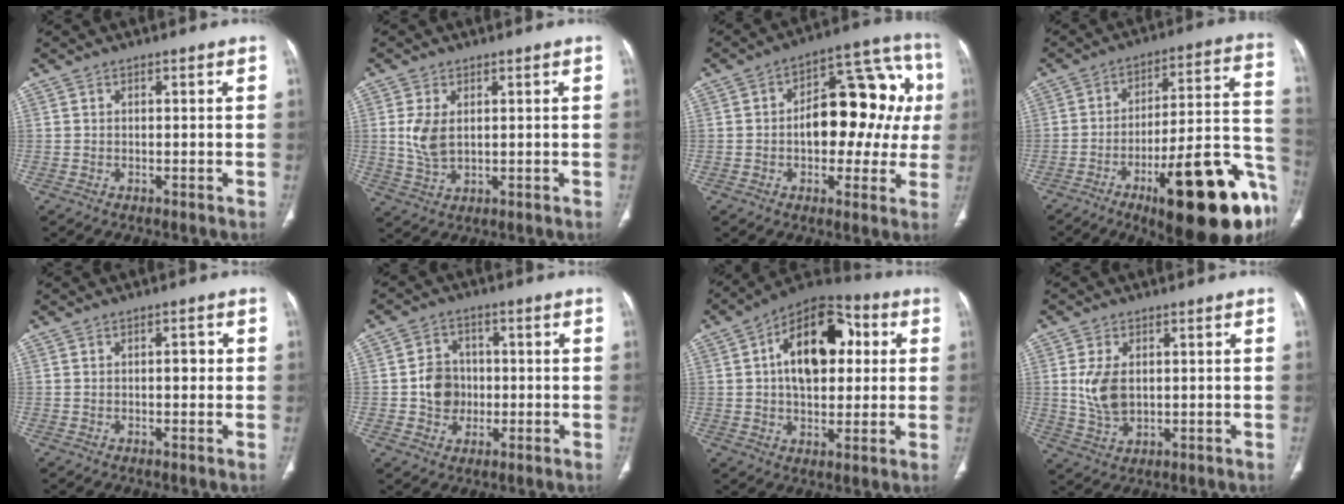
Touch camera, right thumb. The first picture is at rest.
{"total": 5.5, "force": [1.0, 3.2, 4.4], "torque": [-0.094, -0.007, 0.027]}
{"total": 19.7, "force": [0.8, 11.1, 16.3], "torque": [-0.174, 0.045, 0.008]}
{"total": 28.9, "force": [-13.1, 7.9, 24.5], "torque": [-0.251, 0.068, -0.183]}
{"total": 2.0, "force": [0.1, 1.1, 1.6], "torque": [-0.015, 0.004, -0.003]}
{"total": 7.1, "force": [-0.5, 6.3, 3.3], "torque": [-0.028, 0.011, -0.013]}
{"total": 18.6, "force": [3.7, 11.1, 14.4], "torque": [-0.180, 0.019, 0.049]}
{"total": 7.0, "force": [0.9, 4.3, 5.4], "torque": [-0.106, -0.006, 0.026]}